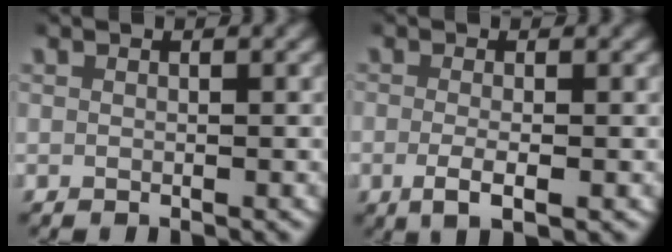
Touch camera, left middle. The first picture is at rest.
{"total": 2.6, "force": [-1.0, 0.7, 2.3], "torque": [-0.052, -0.011, -0.013]}